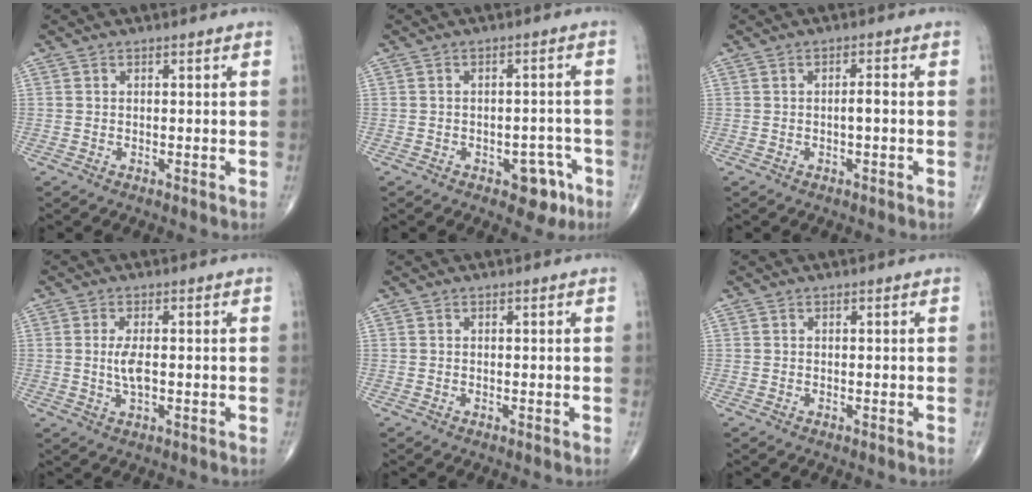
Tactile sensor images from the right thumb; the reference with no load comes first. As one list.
[{"total": 5.8, "force": [-3.0, 3.4, 3.6], "torque": [-0.019, 0.024, -0.035]}, {"total": 1.9, "force": [-0.3, 0.4, 1.8], "torque": [-0.030, 0.006, -0.007]}, {"total": 3.8, "force": [0.0, 1.4, 3.5], "torque": [-0.075, -0.007, 0.000]}, {"total": 0.0}, {"total": 0.0}]